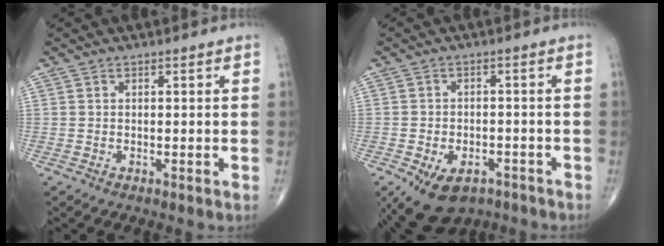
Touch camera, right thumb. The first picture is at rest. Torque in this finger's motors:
{"motor_torque": [2.66, 2.35, 0.44, -0.69, 0.07]}